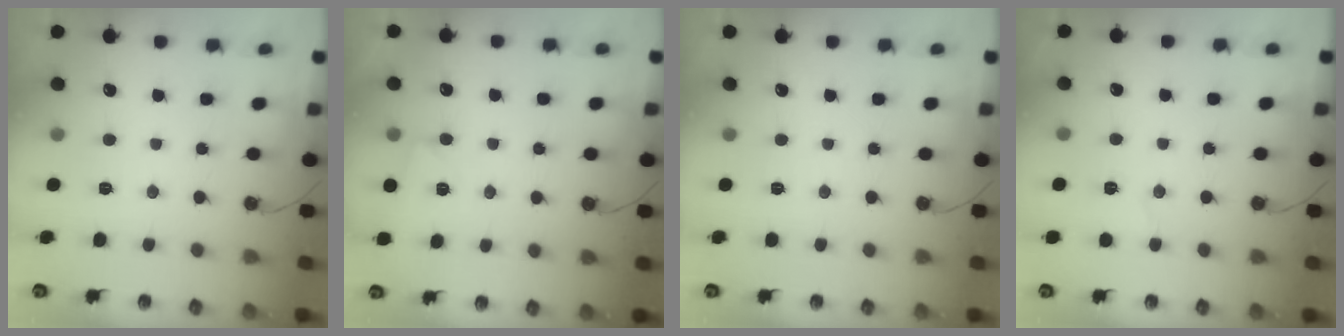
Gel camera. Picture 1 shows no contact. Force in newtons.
{"total": 3.1, "press": 2.9, "slide": 1.1}
{"total": 0.0}
{"total": 4.5, "press": 4.5, "slide": 0.5}